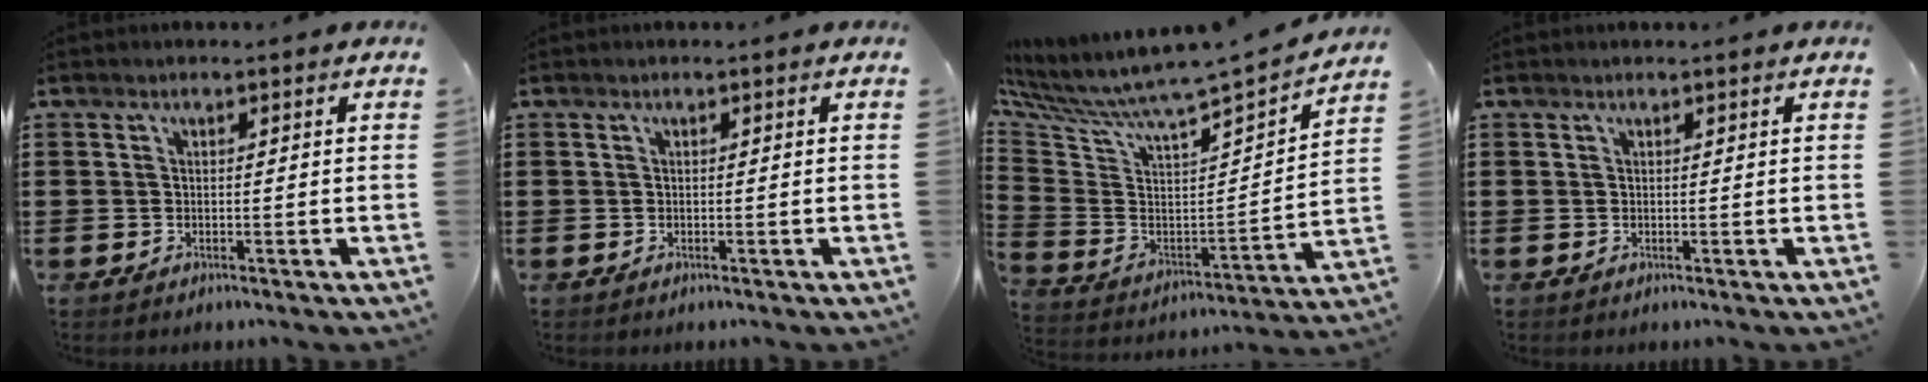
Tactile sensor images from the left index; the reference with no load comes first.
{"total": 0.0}
{"total": 4.6, "force": [4.3, -0.2, 1.6], "torque": [-0.060, -0.062, 0.060]}
{"total": 0.0}